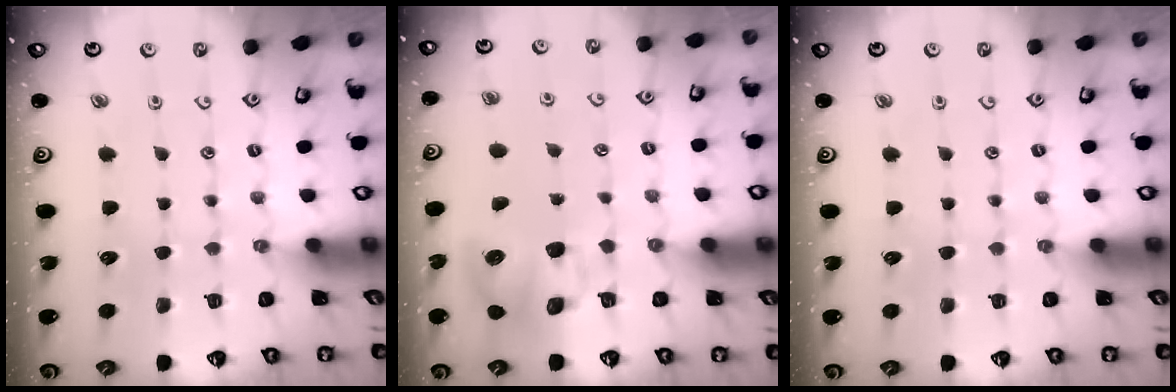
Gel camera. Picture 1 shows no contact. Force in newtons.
{"total": 8.7, "press": 8.6, "slide": 1.2}
{"total": 0.0}